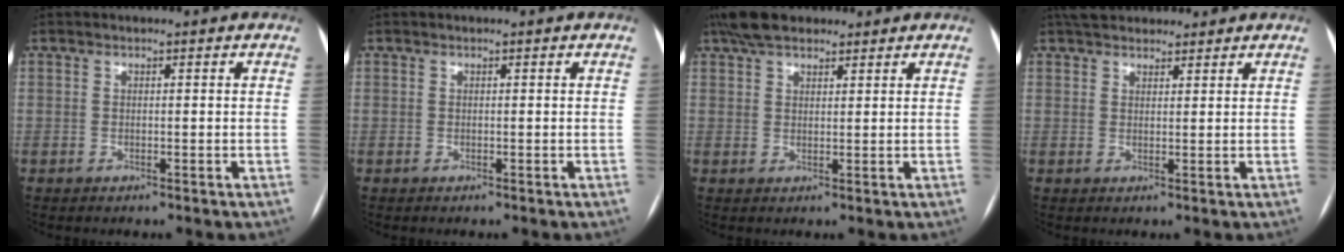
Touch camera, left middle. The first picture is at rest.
{"total": 0.0}
{"total": 6.6, "force": [5.1, 2.9, 3.0], "torque": [-0.058, 0.030, 0.093]}
{"total": 7.4, "force": [6.5, 2.7, 2.5], "torque": [-0.031, 0.034, 0.103]}